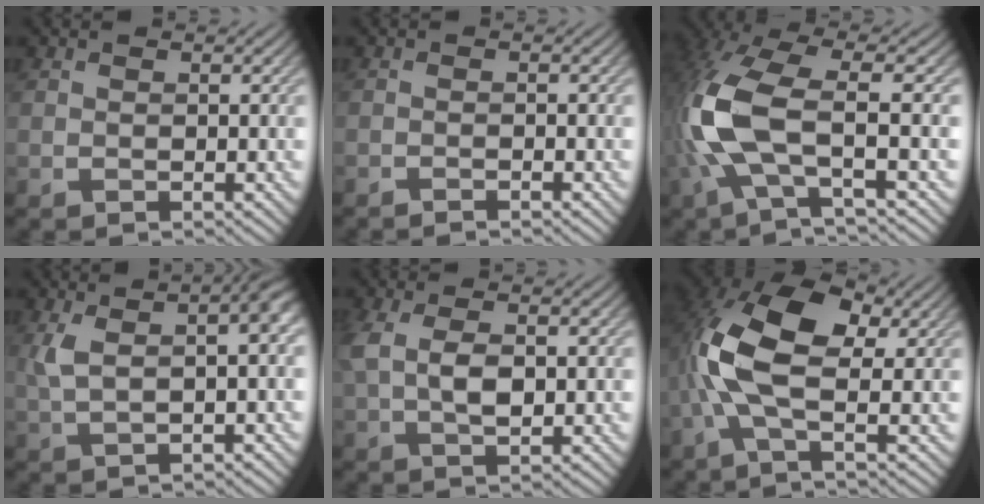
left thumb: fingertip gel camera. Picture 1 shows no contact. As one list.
[{"total": 0.9, "force": [-0.9, 0.0, 0.3], "torque": [-0.004, 0.000, -0.017]}, {"total": 11.2, "force": [-1.5, 3.8, 10.4], "torque": [-0.250, 0.000, -0.041]}, {"total": 6.3, "force": [1.3, 2.0, 5.9], "torque": [-0.116, 0.004, 0.023]}, {"total": 4.7, "force": [0.5, 2.3, 4.1], "torque": [-0.100, 0.001, 0.011]}, {"total": 10.8, "force": [0.3, 4.8, 9.7], "torque": [-0.203, 0.013, -0.005]}]